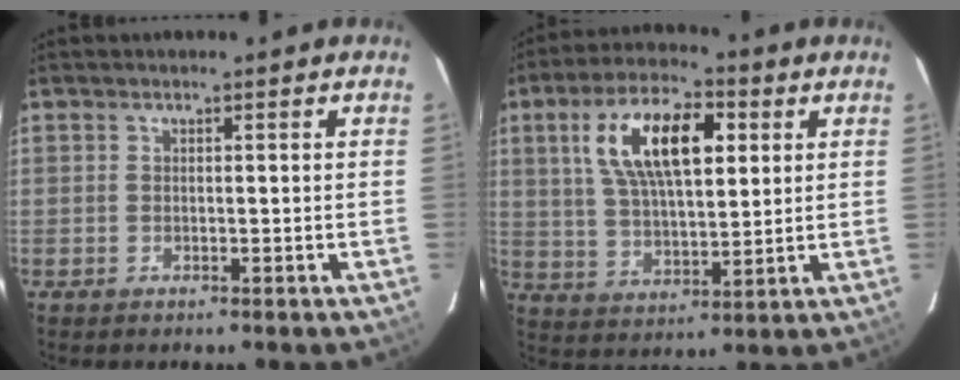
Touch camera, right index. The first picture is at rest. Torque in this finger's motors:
{"motor_torque": [1.28, 0.86, 0.89, 0.19]}